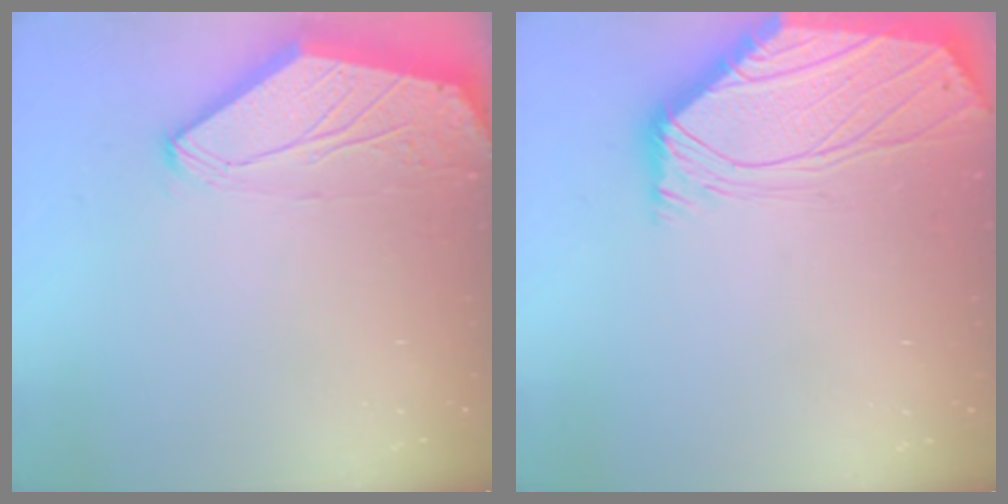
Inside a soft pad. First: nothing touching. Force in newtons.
{"total": 1.0, "press": 0.9, "slide": 0.3}